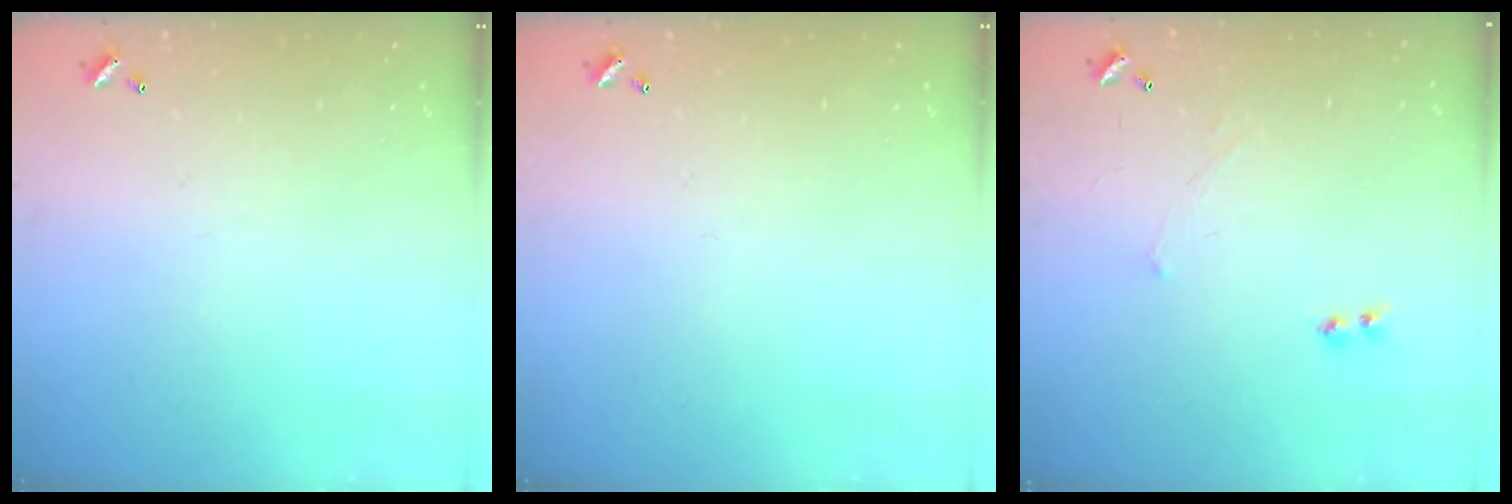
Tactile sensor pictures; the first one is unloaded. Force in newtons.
{"total": 0.0}
{"total": 2.4, "press": 2.3, "slide": 0.5}